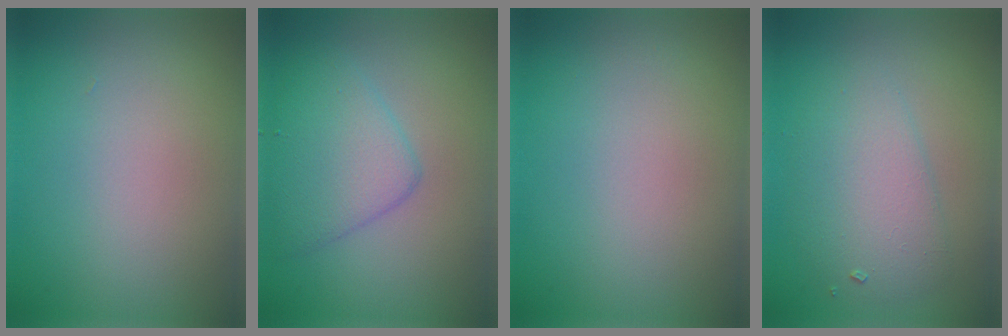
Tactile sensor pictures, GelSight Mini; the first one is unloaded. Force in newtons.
{"total": 4.4, "press": 4.3, "slide": 0.1}
{"total": 0.0}
{"total": 3.9, "press": 3.9, "slide": 0.1}